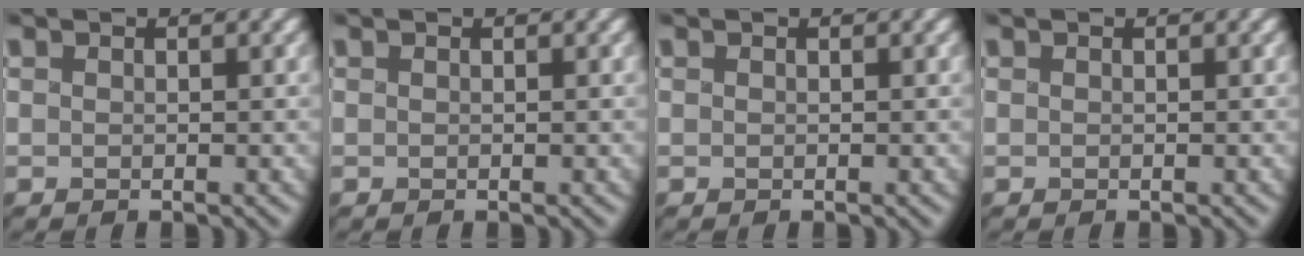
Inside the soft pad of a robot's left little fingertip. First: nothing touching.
{"total": 0.0}
{"total": 0.0}
{"total": 0.0}